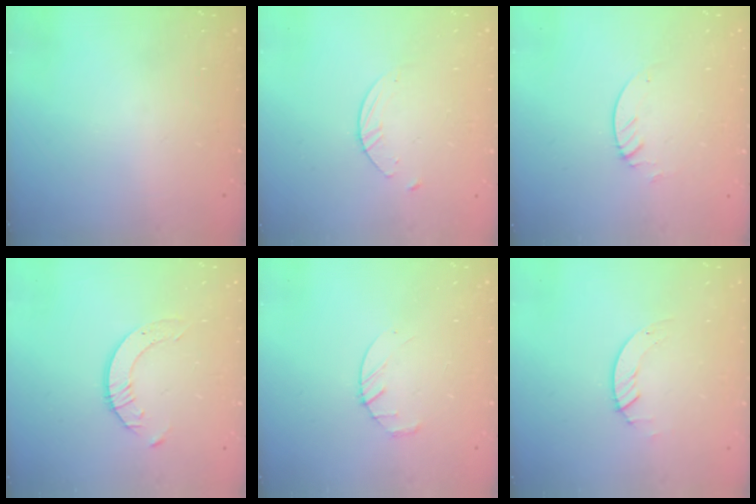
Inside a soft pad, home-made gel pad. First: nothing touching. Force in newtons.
{"total": 2.7, "press": 2.6, "slide": 0.3}
{"total": 2.3, "press": 2.3, "slide": 0.2}
{"total": 3.4, "press": 3.4, "slide": 0.3}
{"total": 3.2, "press": 3.2, "slide": 0.5}
{"total": 1.3, "press": 1.3, "slide": 0.2}